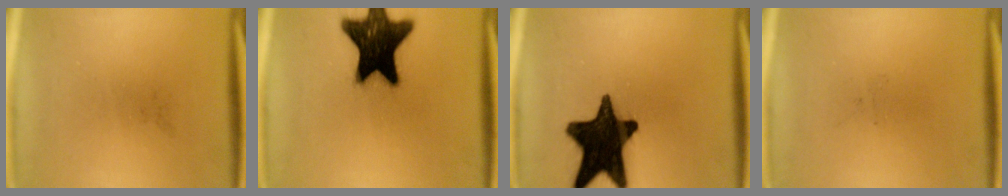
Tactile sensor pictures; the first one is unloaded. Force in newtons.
{"total": 19.6}
{"total": 17.7}
{"total": 0.0}